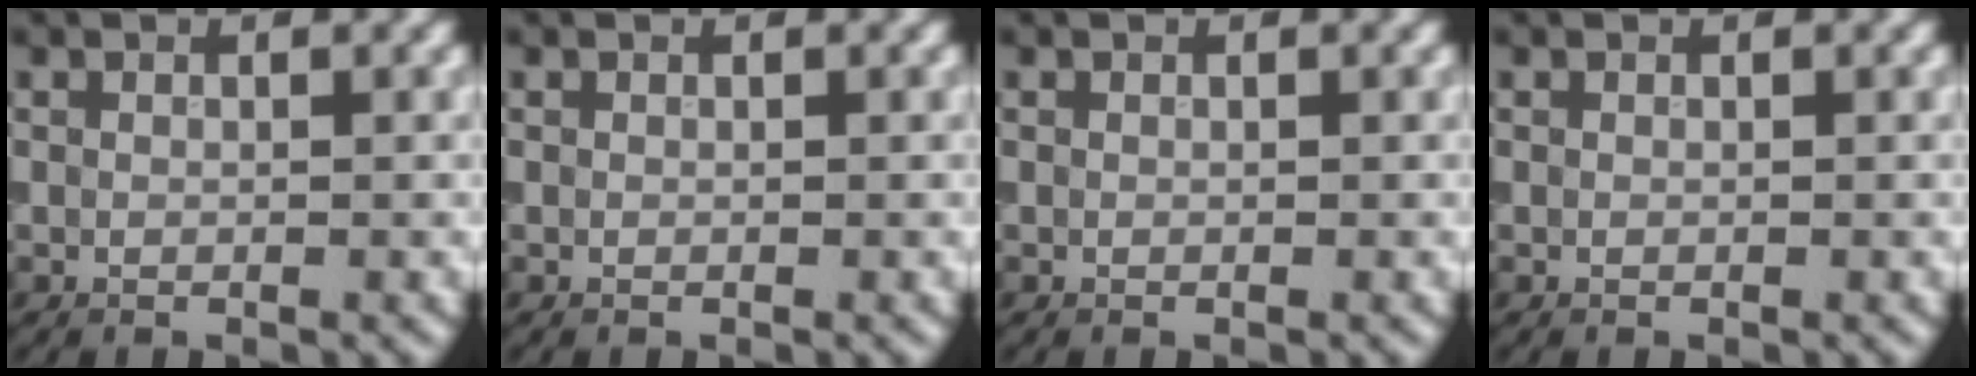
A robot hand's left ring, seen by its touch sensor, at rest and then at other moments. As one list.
[{"total": 0.0}, {"total": 0.0}, {"total": 0.0}]